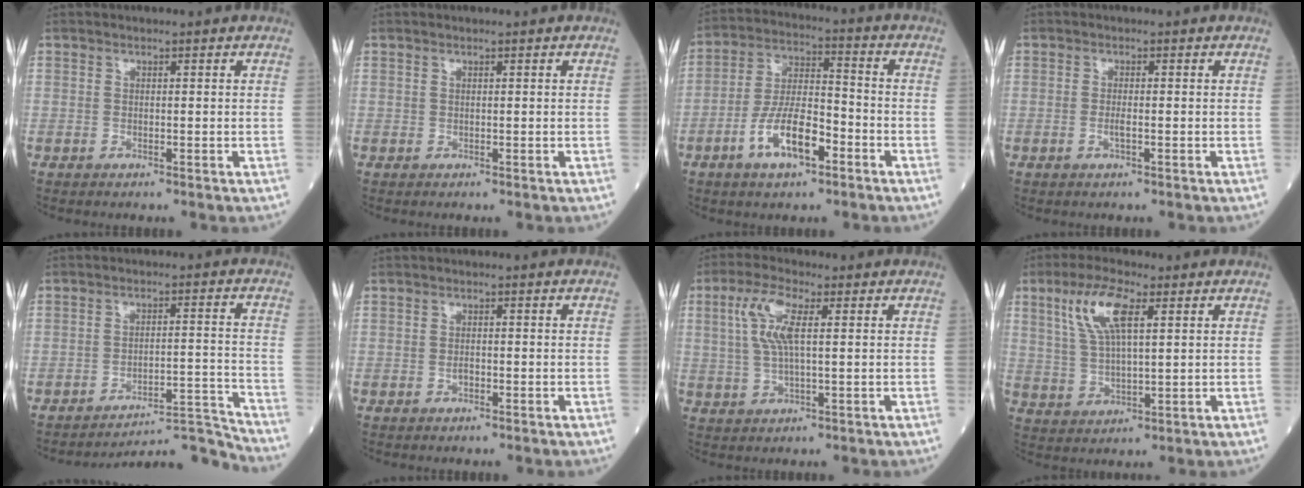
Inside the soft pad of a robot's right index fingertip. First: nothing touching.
{"total": 0.0}
{"total": 10.2, "force": [-4.8, 3.4, 8.4], "torque": [-0.167, 0.007, -0.088]}
{"total": 1.5, "force": [-0.5, 0.3, 1.4], "torque": [-0.030, -0.001, -0.009]}
{"total": 9.2, "force": [-8.8, -2.4, -1.1], "torque": [0.028, 0.035, -0.135]}
{"total": 1.0, "force": [-0.4, 0.6, 0.8], "torque": [-0.013, 0.002, -0.006]}
{"total": 7.0, "force": [1.9, 1.7, 6.5], "torque": [-0.144, 0.011, 0.038]}
{"total": 8.8, "force": [3.8, 2.3, 7.6], "torque": [-0.161, 0.013, 0.076]}